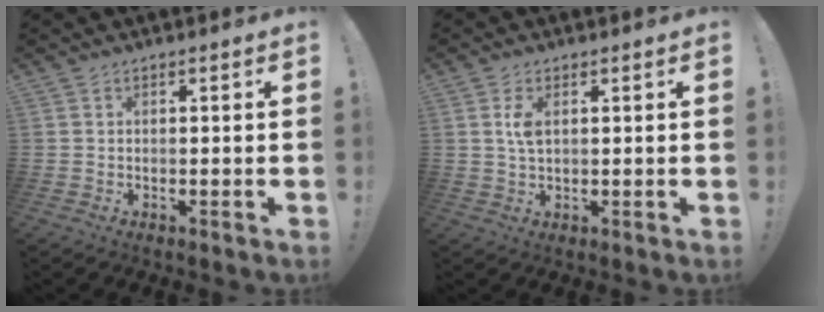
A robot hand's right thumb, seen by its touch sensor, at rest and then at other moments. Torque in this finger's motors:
{"motor_torque": [-0.04, 0.09, 0.02, 0.17, 0.05]}